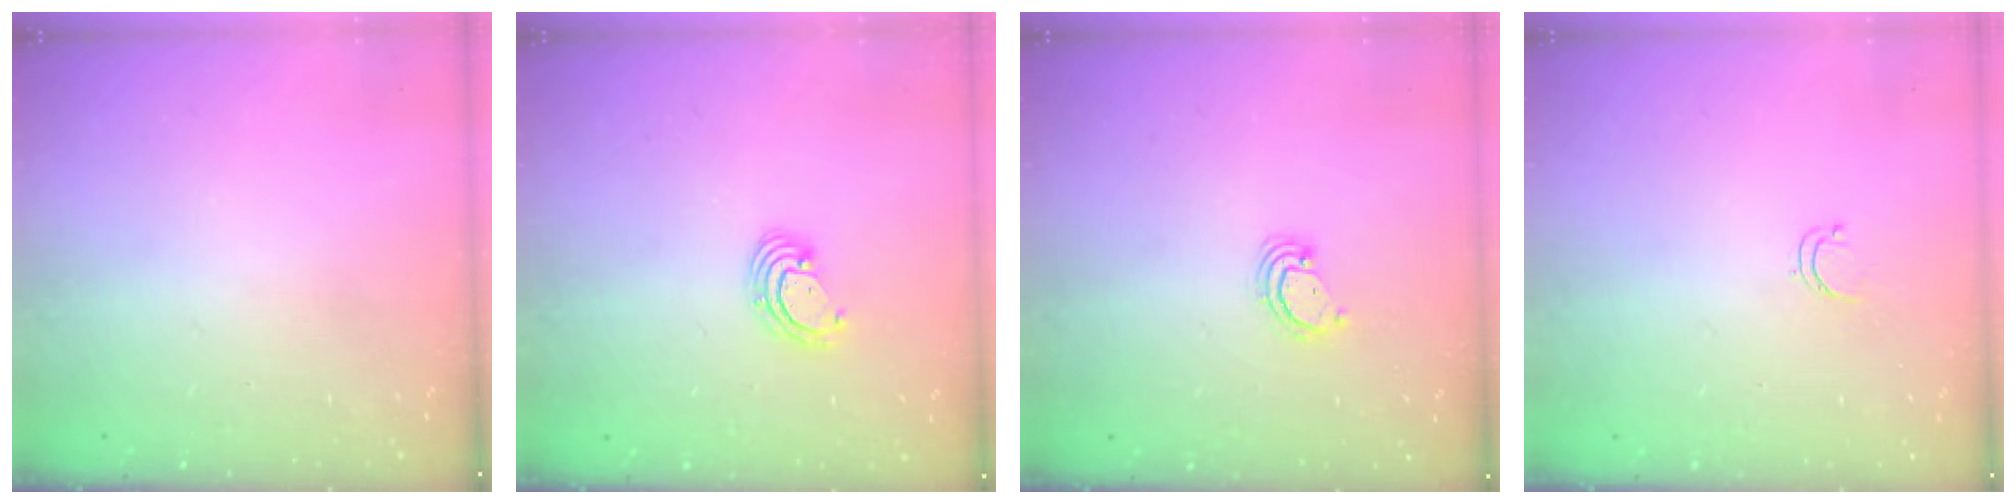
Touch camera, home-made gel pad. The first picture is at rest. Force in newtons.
{"total": 3.1, "press": 3.1, "slide": 0.1}
{"total": 2.9, "press": 2.8, "slide": 0.3}
{"total": 3.1, "press": 3.1, "slide": 0.4}